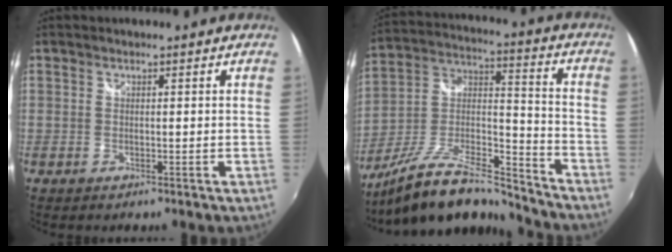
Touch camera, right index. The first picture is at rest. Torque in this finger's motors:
{"motor_torque": [0.93, -1.21, 0.17, 0.00]}